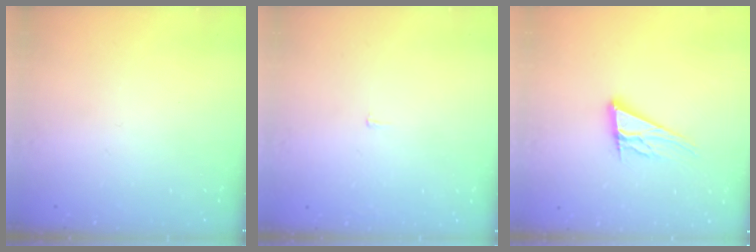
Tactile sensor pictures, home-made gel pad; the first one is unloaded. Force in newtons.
{"total": 2.2, "press": 2.2, "slide": 0.1}
{"total": 13.0, "press": 12.7, "slide": 2.8}